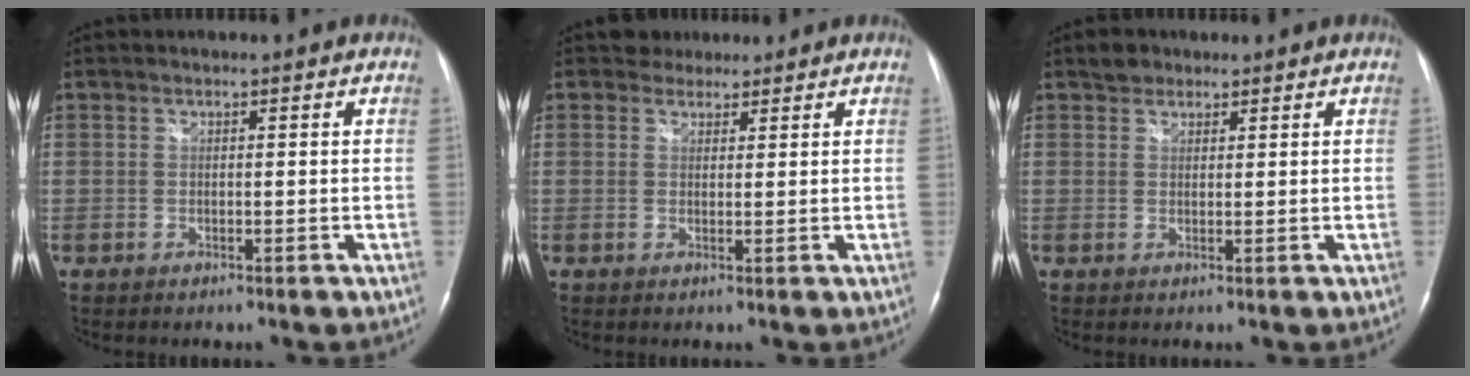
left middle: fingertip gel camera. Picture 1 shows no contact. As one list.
[{"total": 2.3, "force": [1.9, 1.2, -0.3], "torque": [0.006, 0.008, 0.027]}, {"total": 2.1, "force": [1.6, 1.4, 0.3], "torque": [-0.007, 0.008, 0.025]}]